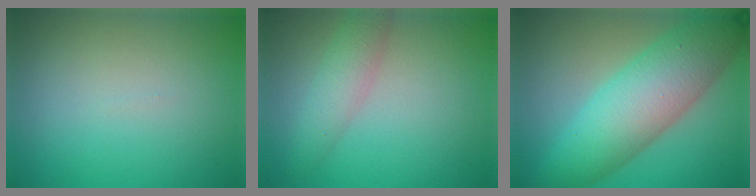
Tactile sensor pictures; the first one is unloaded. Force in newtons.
{"total": 2.8, "press": 2.8, "slide": 0.2}
{"total": 9.3, "press": 9.3, "slide": 0.1}